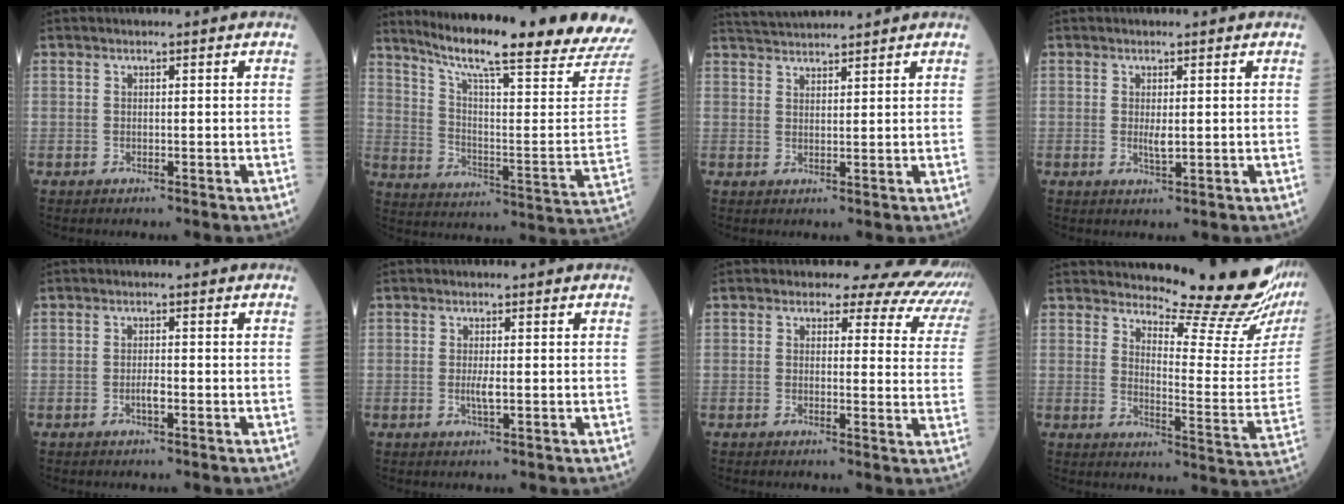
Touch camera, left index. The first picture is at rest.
{"total": 24.6, "force": [21.4, -0.4, 12.3], "torque": [-0.202, -0.087, 0.286]}
{"total": 5.6, "force": [5.5, -0.1, 1.2], "torque": [-0.030, 0.030, 0.094]}
{"total": 1.6, "force": [-0.2, 0.5, 1.5], "torque": [-0.033, -0.009, 0.000]}
{"total": 1.5, "force": [-1.0, 0.3, 1.2], "torque": [-0.025, -0.004, -0.018]}
{"total": 1.7, "force": [-0.5, 0.3, 1.6], "torque": [-0.038, -0.007, -0.008]}
{"total": 12.6, "force": [11.2, 4.7, 3.3], "torque": [-0.012, -0.038, 0.082]}
{"total": 18.7, "force": [17.7, 0.1, 6.0], "torque": [-0.088, -0.139, 0.206]}